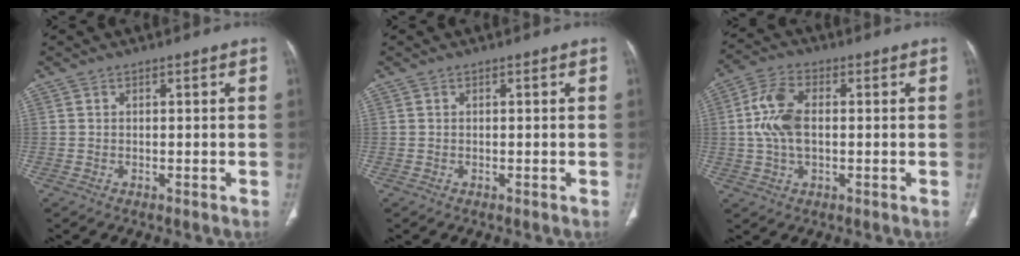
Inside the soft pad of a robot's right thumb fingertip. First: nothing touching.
{"total": 0.0}
{"total": 9.0, "force": [0.4, 5.0, 7.5], "torque": [-0.161, 0.015, 0.006]}